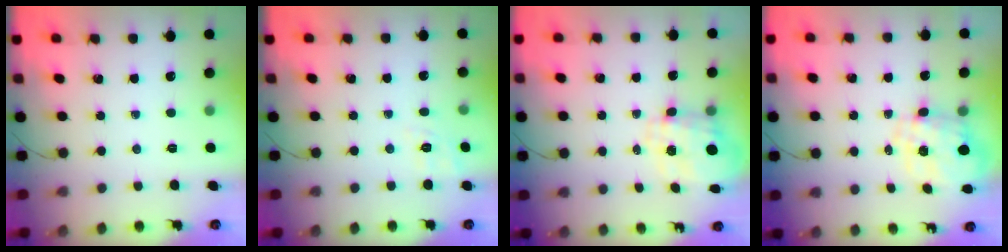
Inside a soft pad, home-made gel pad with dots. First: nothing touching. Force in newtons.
{"total": 2.1, "press": 0.4, "slide": 2.1}
{"total": 3.3, "press": 3.2, "slide": 1.1}
{"total": 2.2, "press": 1.8, "slide": 1.3}